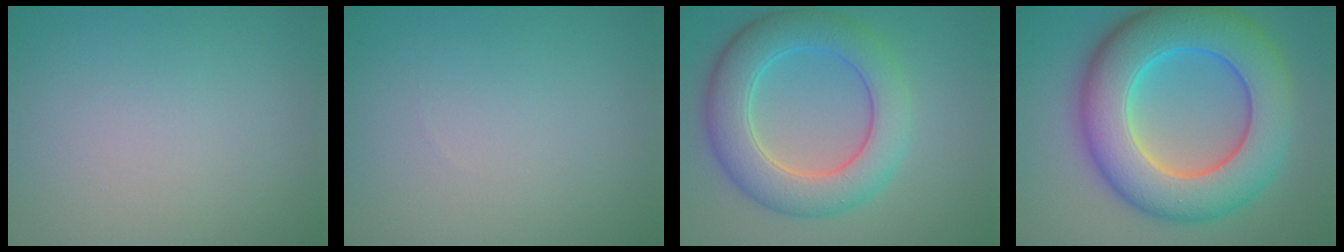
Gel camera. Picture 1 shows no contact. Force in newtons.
{"total": 0.0}
{"total": 7.3, "press": 7.3, "slide": 0.3}
{"total": 12.2, "press": 12.2, "slide": 0.2}